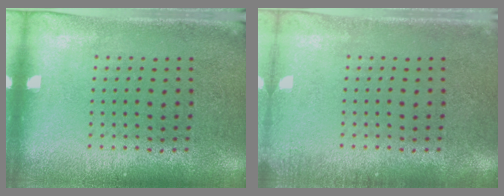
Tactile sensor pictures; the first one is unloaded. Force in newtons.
{"total": 1.0, "press": 1.0, "slide": 0.1}